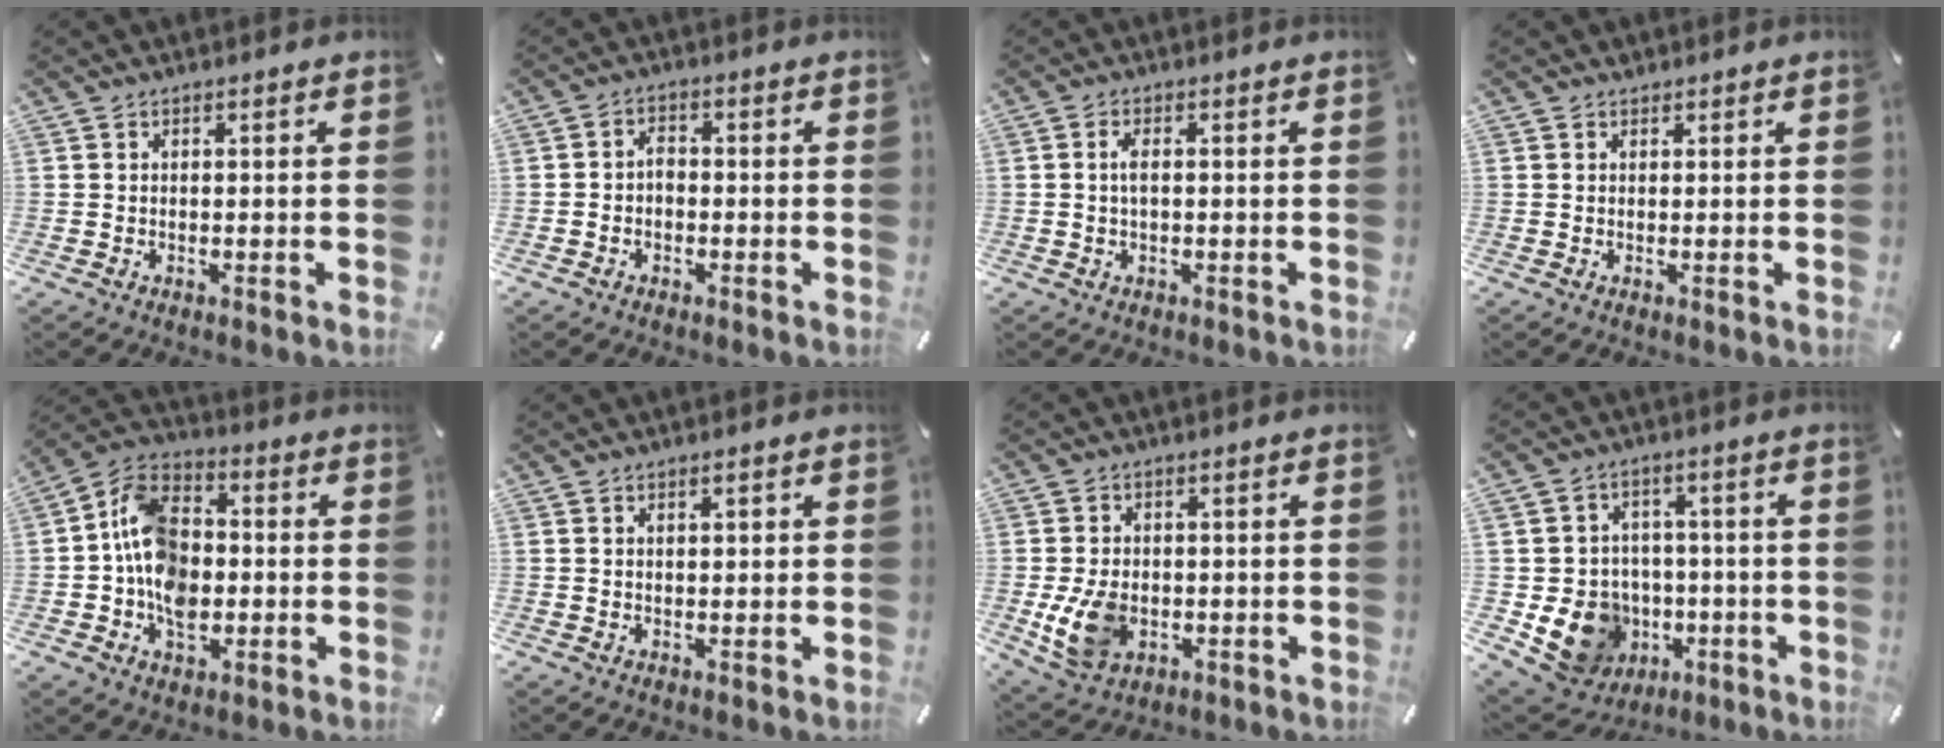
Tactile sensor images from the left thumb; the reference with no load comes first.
{"total": 2.4, "force": [-0.8, 1.6, 1.6], "torque": [-0.032, 0.006, -0.017]}
{"total": 2.7, "force": [0.1, 0.9, 2.6], "torque": [-0.049, 0.001, 0.000]}
{"total": 0.7, "force": [0.5, 0.5, 0.1], "torque": [0.000, 0.000, 0.010]}
{"total": 13.6, "force": [-2.6, 10.1, 8.8], "torque": [-0.185, 0.019, -0.047]}
{"total": 1.5, "force": [0.6, 0.7, 1.2], "torque": [-0.025, 0.004, 0.008]}
{"total": 9.3, "force": [-1.5, 6.9, 6.0], "torque": [-0.129, -0.003, -0.027]}
{"total": 13.0, "force": [-3.6, 11.4, 5.2], "torque": [-0.097, 0.017, -0.051]}